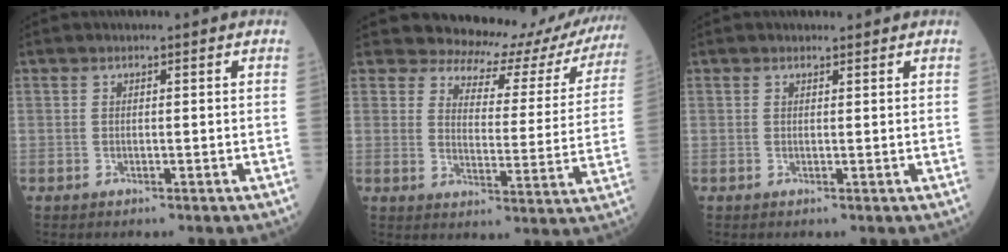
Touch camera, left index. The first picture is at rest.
{"total": 15.8, "force": [15.1, 4.2, 2.1], "torque": [-0.003, -0.063, 0.156]}
{"total": 1.1, "force": [1.0, 0.3, 0.0], "torque": [-0.010, 0.000, 0.014]}